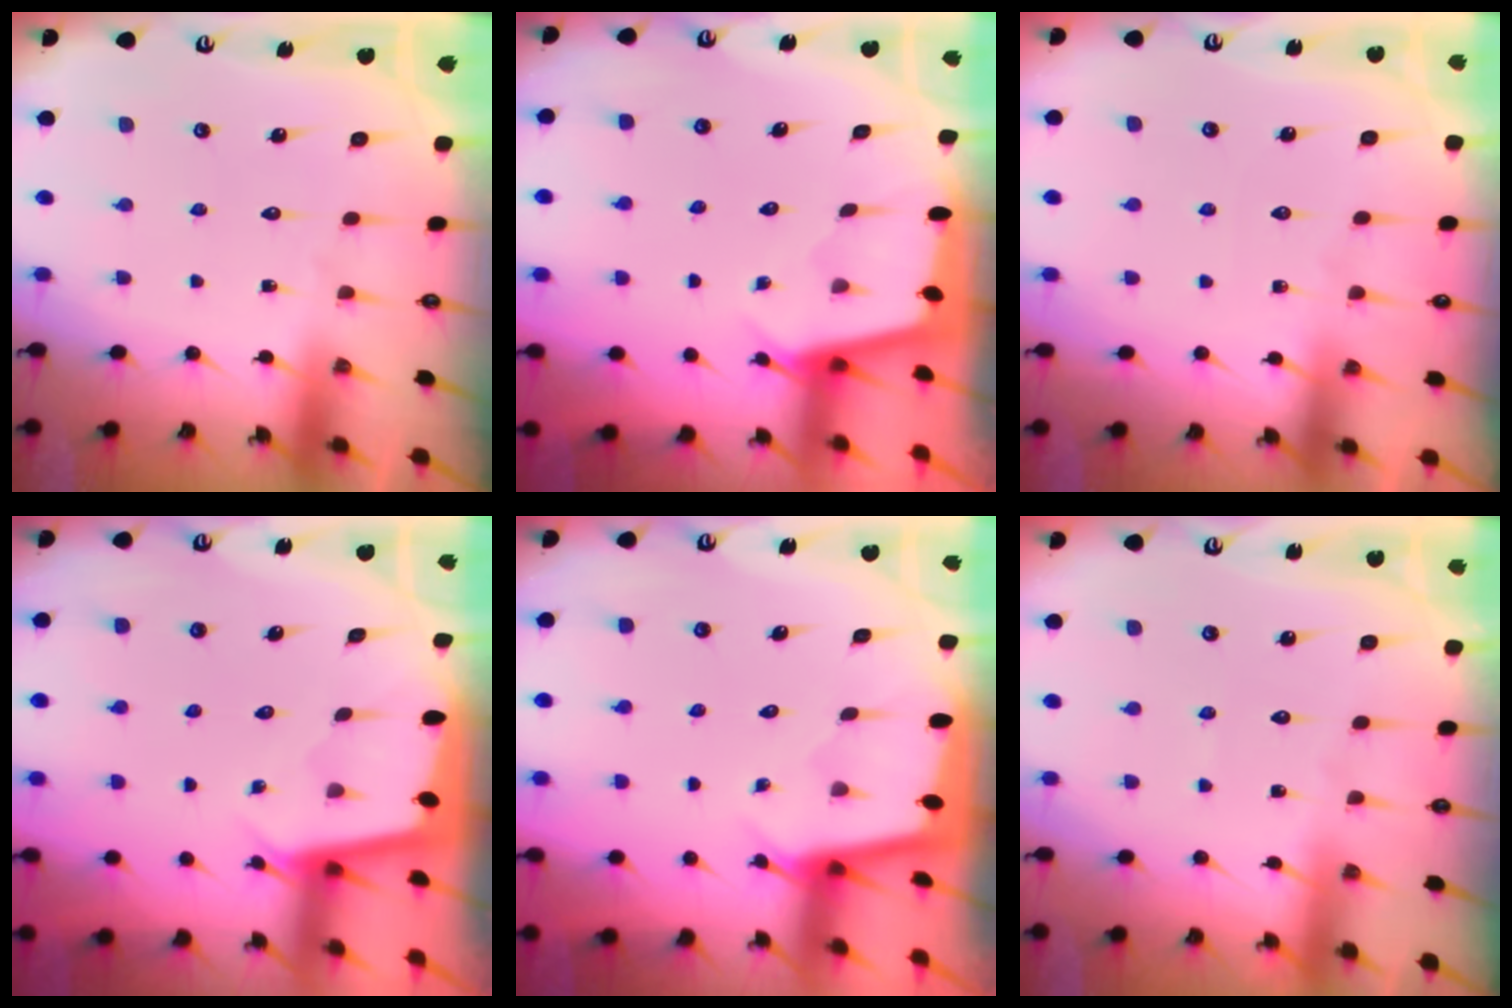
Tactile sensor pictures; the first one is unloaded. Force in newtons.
{"total": 2.4, "press": 2.4, "slide": 0.3}
{"total": 5.1, "press": 5.1, "slide": 0.6}
{"total": 1.9, "press": 1.9, "slide": 0.1}
{"total": 1.9, "press": 1.9, "slide": 0.1}
{"total": 3.0, "press": 3.0, "slide": 0.2}